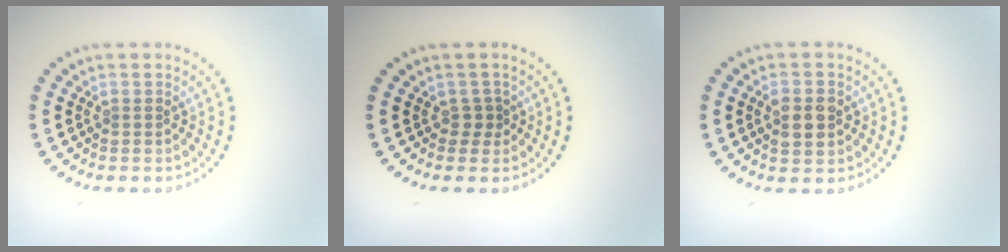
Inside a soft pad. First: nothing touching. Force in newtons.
{"total": 0.9, "press": 0.7, "slide": 0.5}
{"total": 2.4, "press": 2.4, "slide": 0.1}